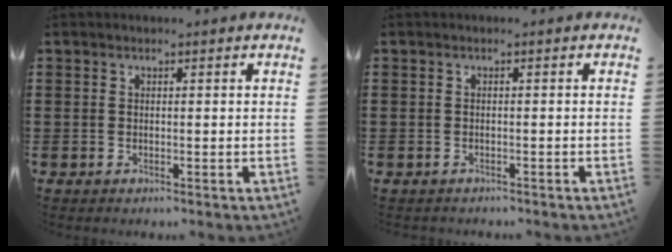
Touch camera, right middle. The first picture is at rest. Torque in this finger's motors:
{"motor_torque": [0.73, -0.48, -0.02, 0.00]}